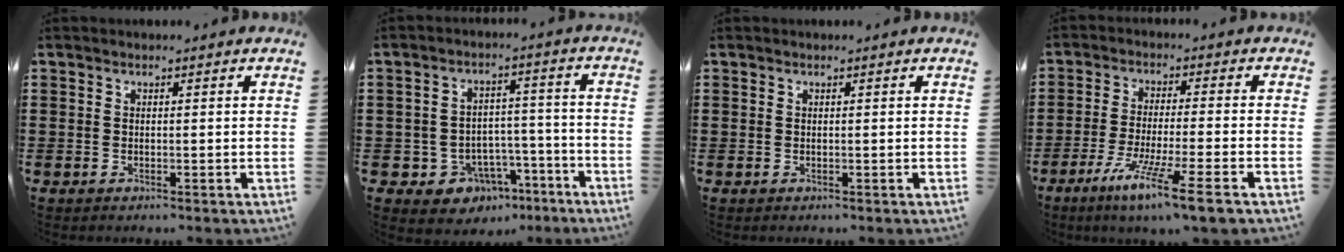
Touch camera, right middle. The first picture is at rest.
{"total": 5.9, "force": [-4.0, 4.2, 1.3], "torque": [-0.038, 0.023, -0.076]}
{"total": 0.0}
{"total": 8.8, "force": [-6.2, -0.2, 6.2], "torque": [-0.118, -0.012, -0.119]}